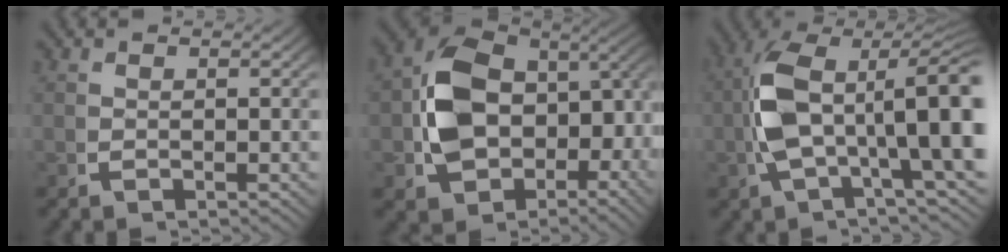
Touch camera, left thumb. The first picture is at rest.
{"total": 15.7, "force": [-0.5, 11.7, 10.4], "torque": [-0.230, -0.037, 0.006]}
{"total": 11.5, "force": [-0.4, 5.8, 9.9], "torque": [-0.188, -0.029, 0.008]}